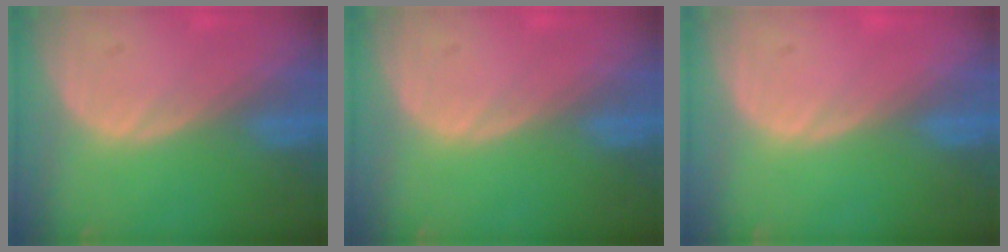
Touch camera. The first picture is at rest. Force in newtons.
{"total": 0.0}
{"total": 0.0}